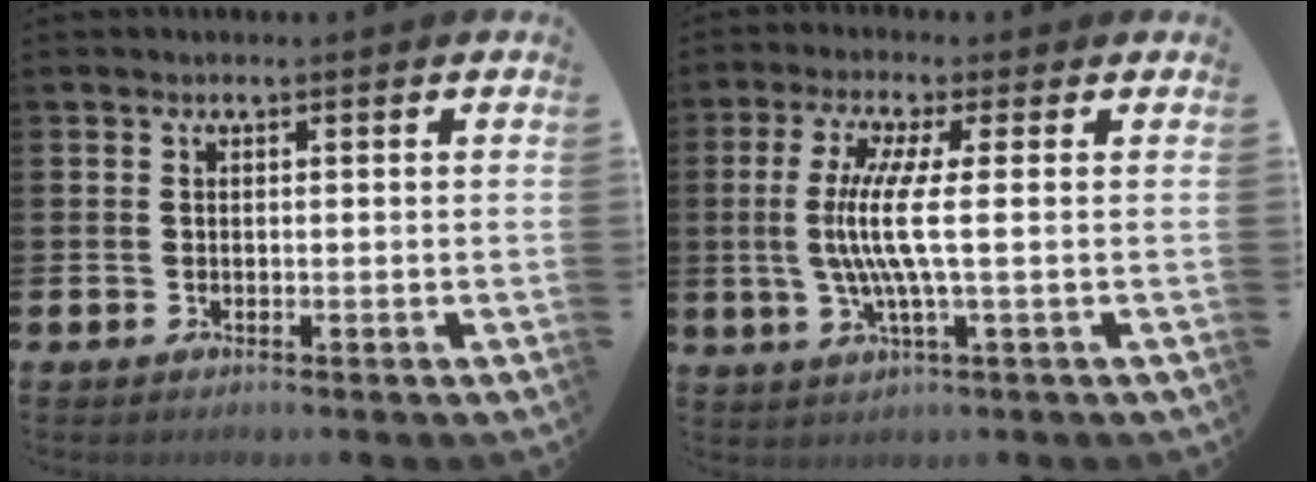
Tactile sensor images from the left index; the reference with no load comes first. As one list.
[{"total": 7.5, "force": [0.0, 0.2, 7.5], "torque": [-0.152, -0.013, -0.006]}]